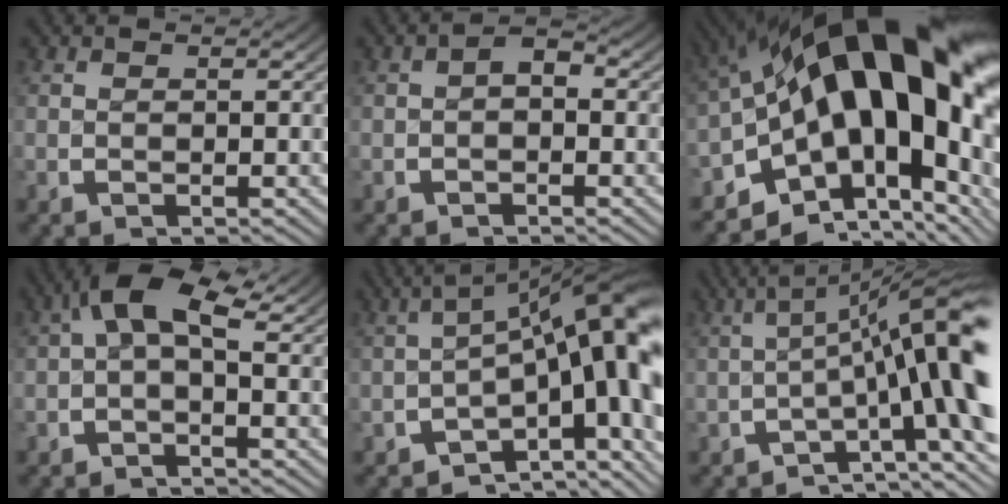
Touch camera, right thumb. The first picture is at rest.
{"total": 1.7, "force": [-0.4, 1.1, 1.2], "torque": [-0.020, 0.000, -0.010]}
{"total": 21.7, "force": [-0.6, 12.8, 17.5], "torque": [-0.279, -0.024, 0.001]}
{"total": 4.0, "force": [1.3, 1.9, 3.3], "torque": [-0.055, 0.007, 0.010]}
{"total": 14.8, "force": [-1.8, 8.8, 11.8], "torque": [-0.145, -0.028, -0.019]}
{"total": 12.1, "force": [0.6, 5.7, 10.7], "torque": [-0.122, 0.004, 0.001]}